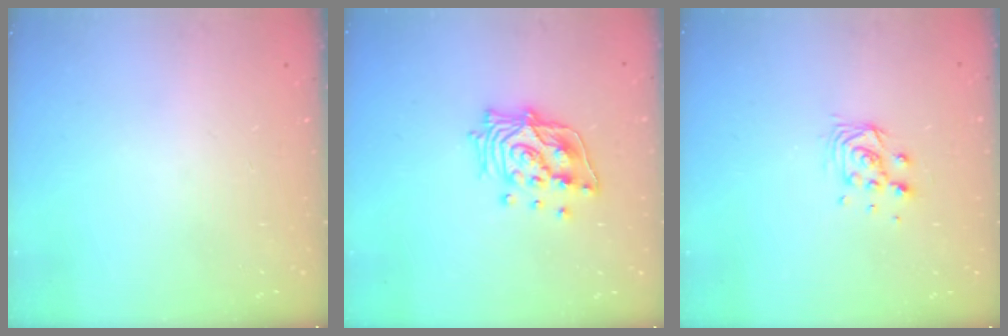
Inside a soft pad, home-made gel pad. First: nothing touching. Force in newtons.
{"total": 15.2, "press": 15.1, "slide": 2.0}
{"total": 7.0, "press": 7.0, "slide": 0.5}